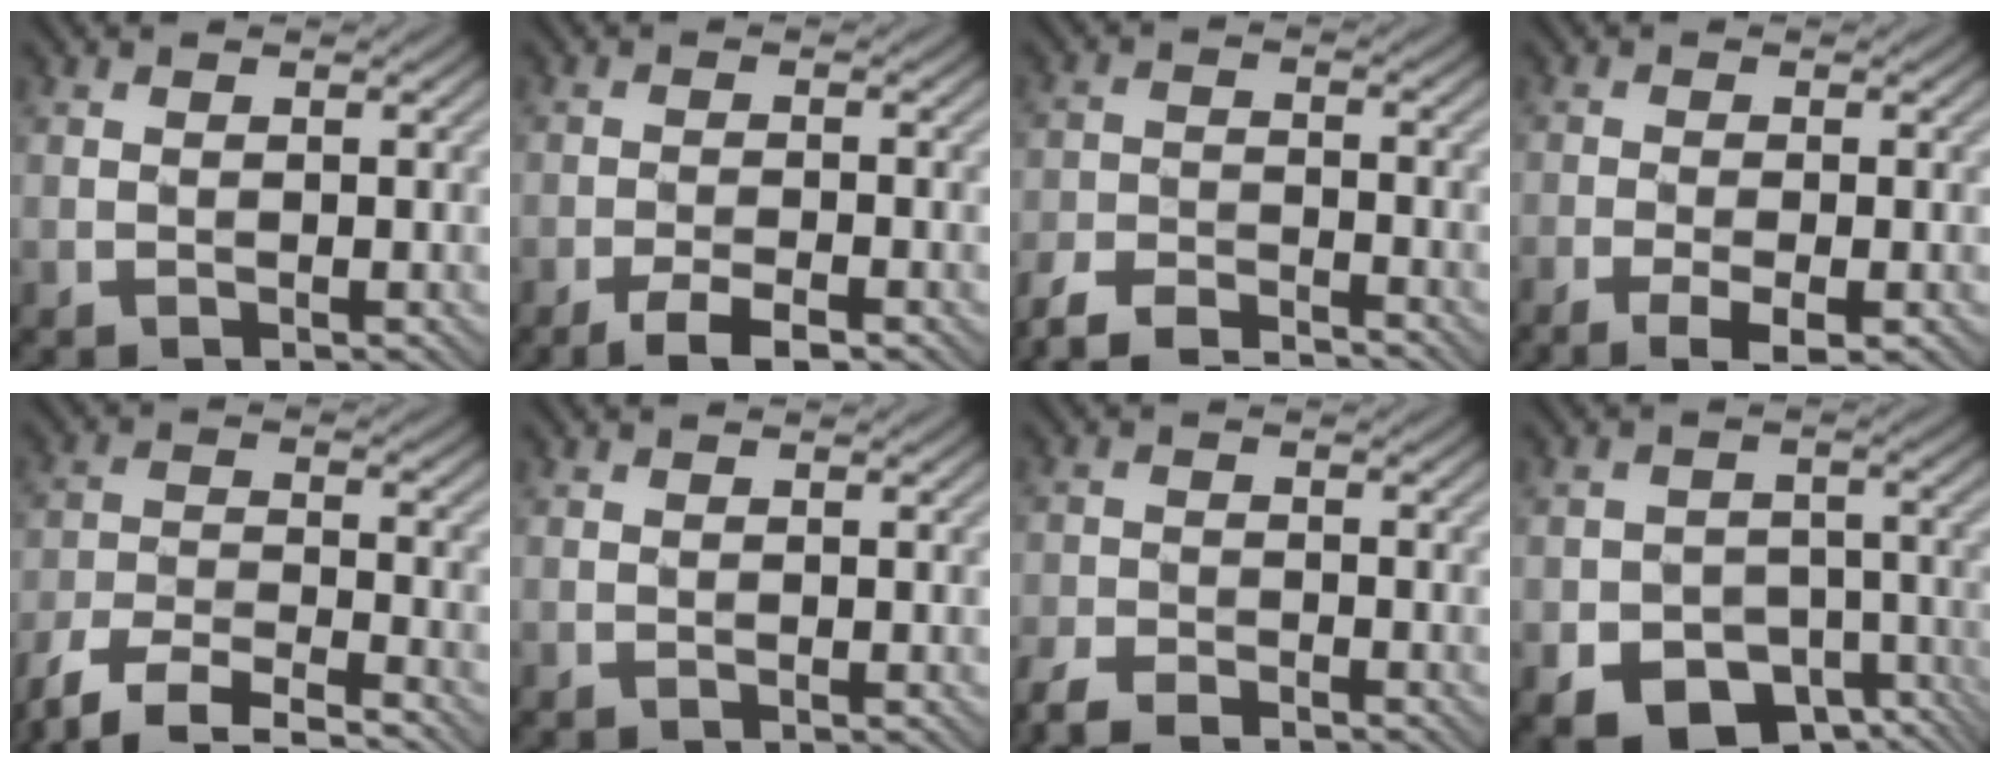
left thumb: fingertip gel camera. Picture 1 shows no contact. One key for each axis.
{"total": 3.7, "fx": -2.7, "fy": 0.7, "fz": 2.5, "tx": -0.051, "ty": 0.005, "tz": -0.047}
{"total": 5.8, "fx": -5.3, "fy": 1.1, "fz": 2.2, "tx": -0.049, "ty": -0.007, "tz": -0.109}
{"total": 4.2, "fx": -2.6, "fy": 0.9, "fz": 3.2, "tx": -0.068, "ty": -0.001, "tz": -0.045}
{"total": 7.7, "fx": -6.4, "fy": 1.9, "fz": 3.8, "tx": -0.086, "ty": -0.004, "tz": -0.129}
{"total": 0.0}
{"total": 4.5, "fx": -3.8, "fy": 1.1, "fz": 2.1, "tx": -0.048, "ty": -0.007, "tz": -0.080}
{"total": 10.0, "fx": -5.9, "fy": 6.6, "fz": 4.6, "tx": -0.077, "ty": -0.014, "tz": -0.092}